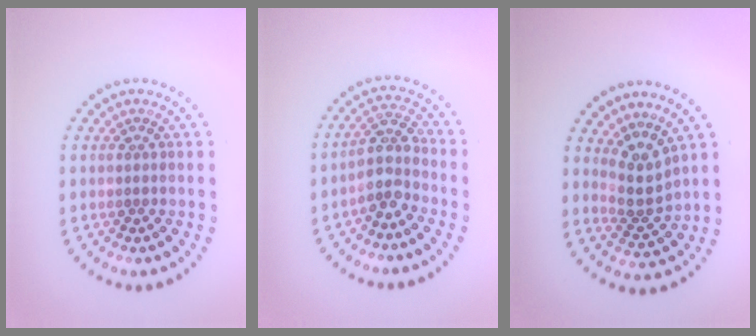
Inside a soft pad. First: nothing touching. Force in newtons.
{"total": 3.0, "press": 2.3, "slide": 1.9}
{"total": 2.9, "press": 2.2, "slide": 1.9}